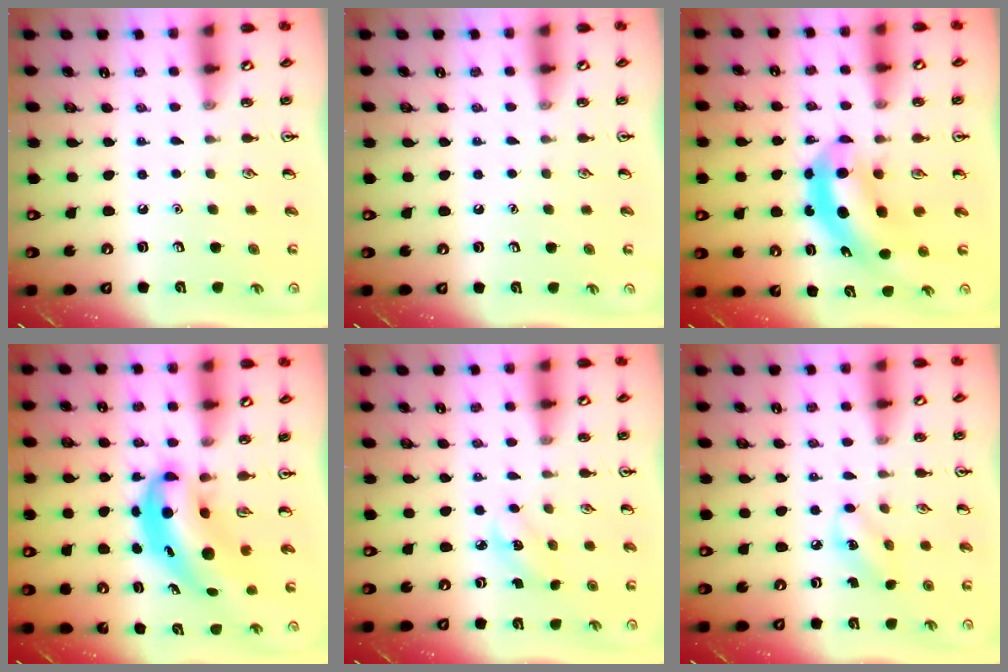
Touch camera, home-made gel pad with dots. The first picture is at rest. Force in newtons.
{"total": 0.0}
{"total": 6.3, "press": 6.1, "slide": 1.4}
{"total": 7.0, "press": 6.8, "slide": 1.7}
{"total": 2.7, "press": 2.6, "slide": 0.9}
{"total": 3.7, "press": 3.6, "slide": 1.0}